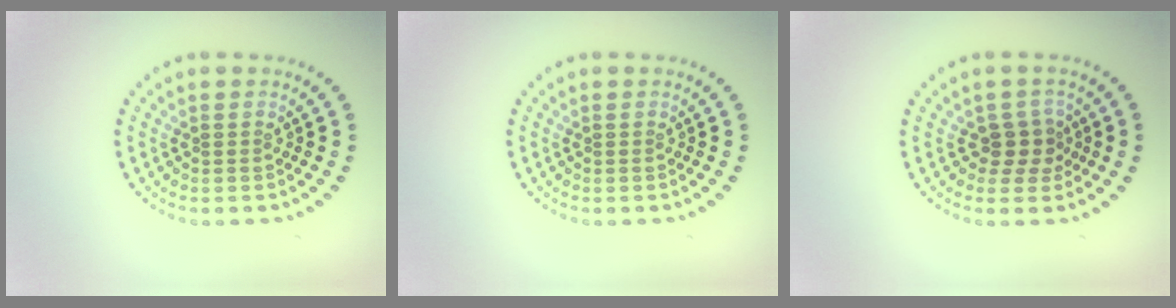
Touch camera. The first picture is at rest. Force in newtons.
{"total": 0.0}
{"total": 2.2, "press": 1.8, "slide": 1.2}